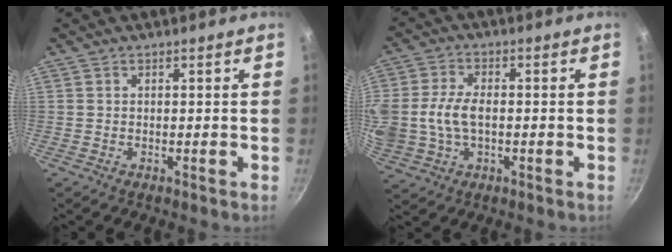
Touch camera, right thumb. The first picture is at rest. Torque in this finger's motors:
{"motor_torque": [2.49, 2.52, 1.36, -1.09, 0.53]}